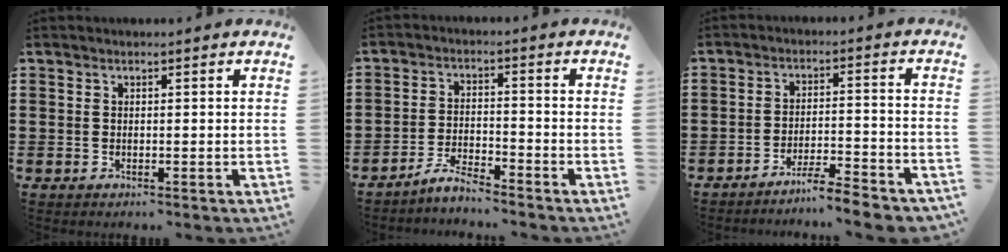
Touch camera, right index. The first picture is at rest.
{"total": 4.0, "force": [-3.8, 0.2, 1.0], "torque": [-0.027, 0.005, -0.079]}
{"total": 4.9, "force": [-4.6, -0.3, 1.6], "torque": [-0.029, -0.005, -0.091]}